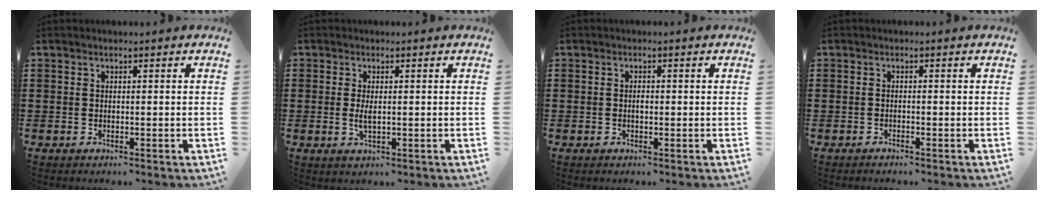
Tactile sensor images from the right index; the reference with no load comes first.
{"total": 2.4, "force": [-0.1, 0.8, 2.3], "torque": [-0.052, -0.005, -0.004]}
{"total": 1.1, "force": [-0.2, 0.3, 1.0], "torque": [-0.021, -0.004, -0.003]}
{"total": 0.6, "force": [-0.5, 0.0, 0.3], "torque": [-0.005, -0.002, -0.011]}